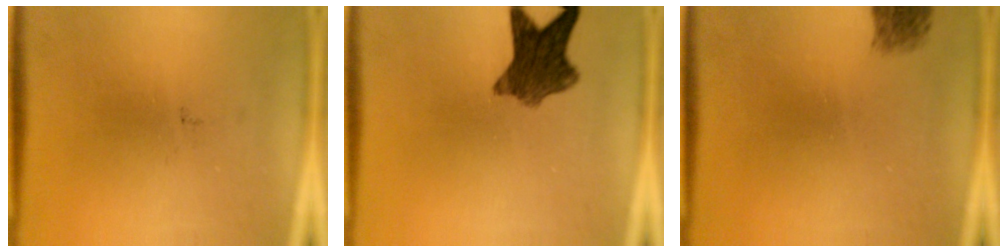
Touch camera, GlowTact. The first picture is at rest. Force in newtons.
{"total": 8.4}
{"total": 1.9}